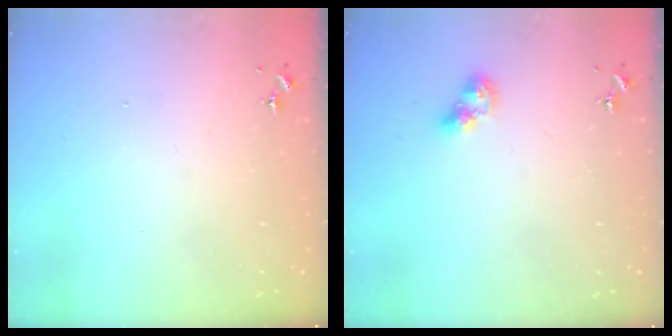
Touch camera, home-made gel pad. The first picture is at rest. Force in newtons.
{"total": 6.3, "press": 6.3, "slide": 0.5}